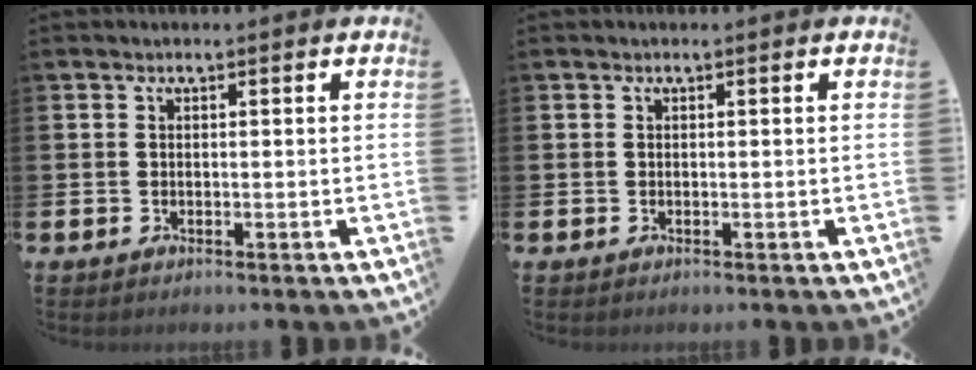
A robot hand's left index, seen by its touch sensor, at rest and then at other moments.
{"total": 0.0}